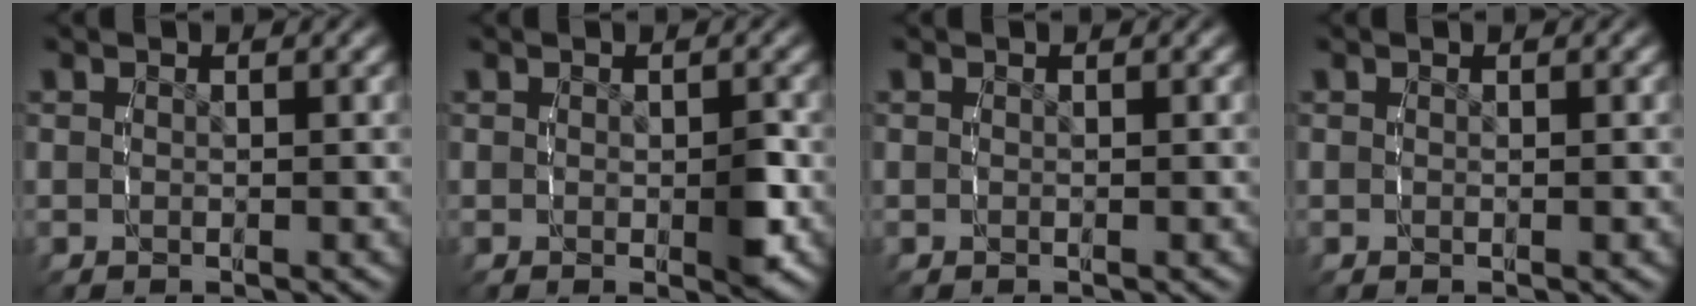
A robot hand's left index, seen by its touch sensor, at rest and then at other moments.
{"total": 1.5, "force": [-0.3, 0.6, 1.4], "torque": [-0.016, -0.006, 0.000]}
{"total": 0.0}
{"total": 0.0}